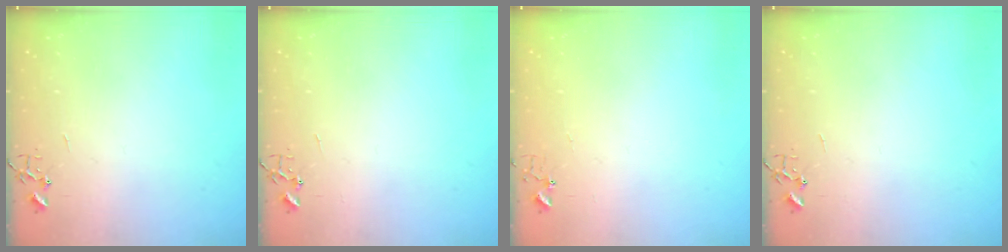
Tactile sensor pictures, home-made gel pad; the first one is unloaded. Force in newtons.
{"total": 0.0}
{"total": 3.9, "press": 3.9, "slide": 0.3}
{"total": 0.0}